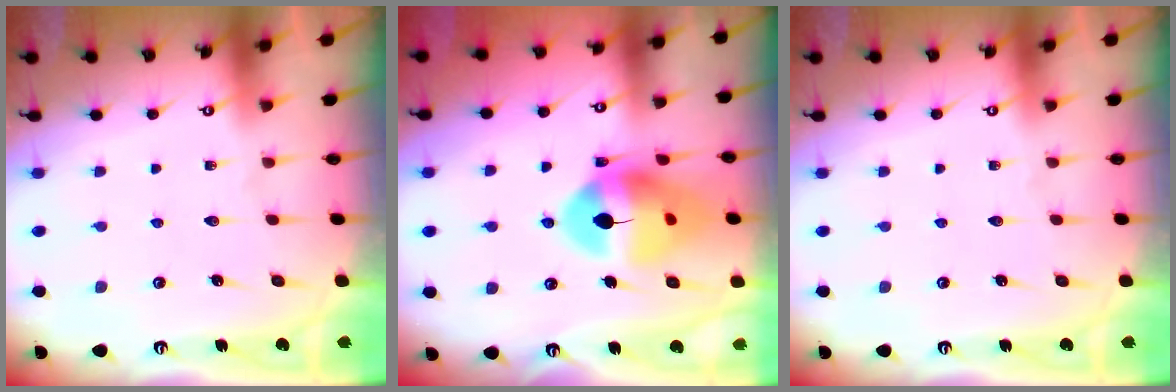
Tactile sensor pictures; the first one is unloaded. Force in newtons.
{"total": 14.7, "press": 14.6, "slide": 1.9}
{"total": 0.0}